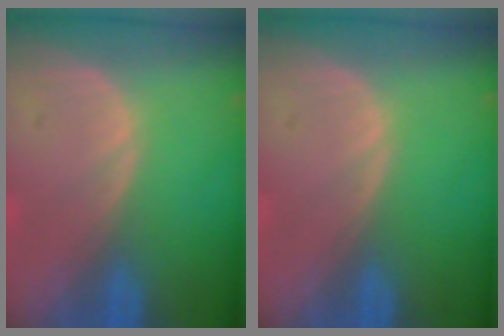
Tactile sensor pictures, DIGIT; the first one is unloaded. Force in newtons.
{"total": 0.0}